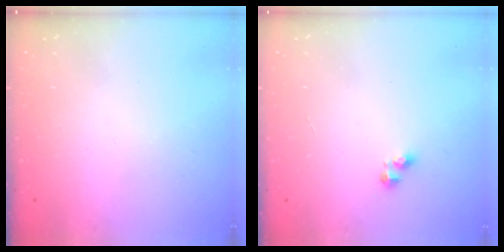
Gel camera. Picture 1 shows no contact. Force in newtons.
{"total": 2.1, "press": 2.1, "slide": 0.3}